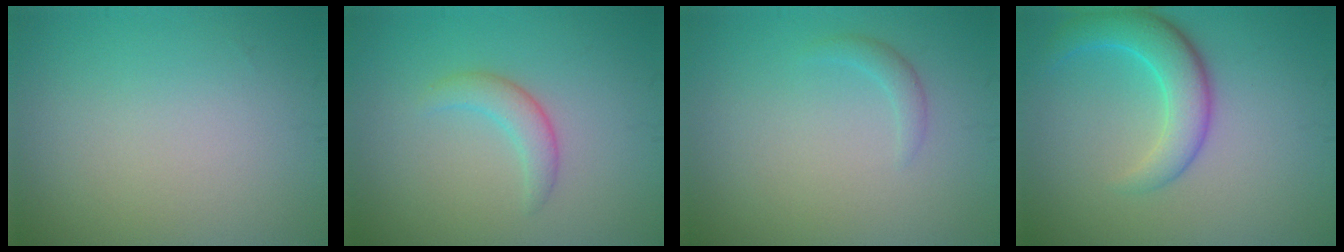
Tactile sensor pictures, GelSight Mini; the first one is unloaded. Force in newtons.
{"total": 2.1, "press": 2.1, "slide": 0.2}
{"total": 1.0, "press": 1.0, "slide": 0.0}
{"total": 4.6, "press": 4.6, "slide": 0.2}